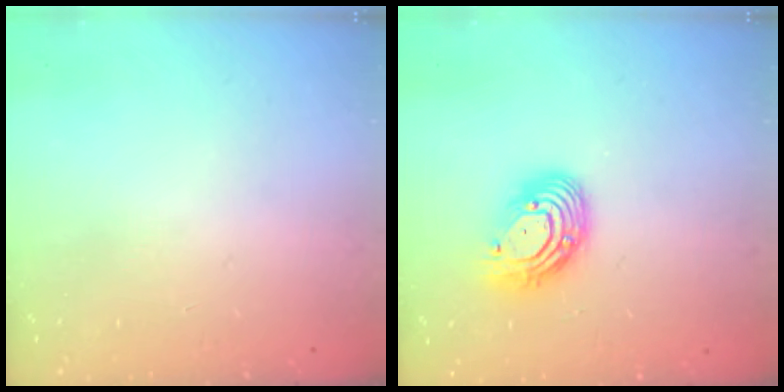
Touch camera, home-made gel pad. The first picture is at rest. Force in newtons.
{"total": 11.1, "press": 11.1, "slide": 0.7}